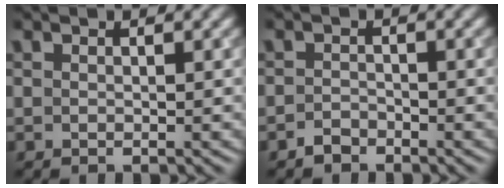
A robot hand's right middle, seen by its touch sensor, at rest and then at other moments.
{"total": 1.4, "force": [-1.3, 0.5, 0.0], "torque": [-0.001, 0.003, -0.026]}